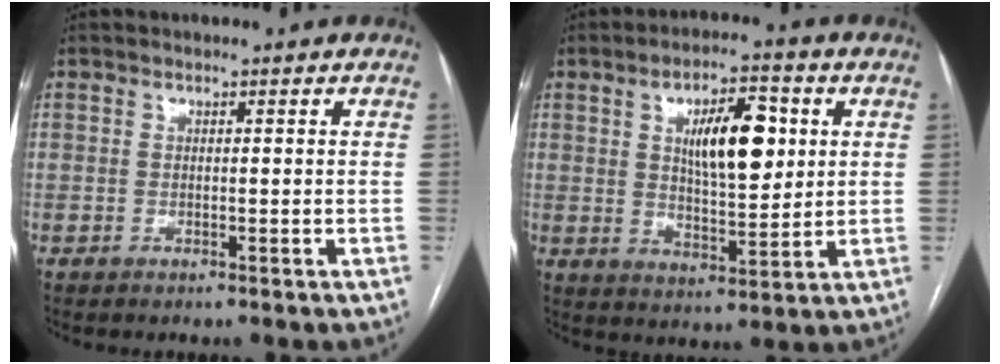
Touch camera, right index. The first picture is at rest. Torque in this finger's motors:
{"motor_torque": [0.59, 0.27, 0.29, 0.11]}